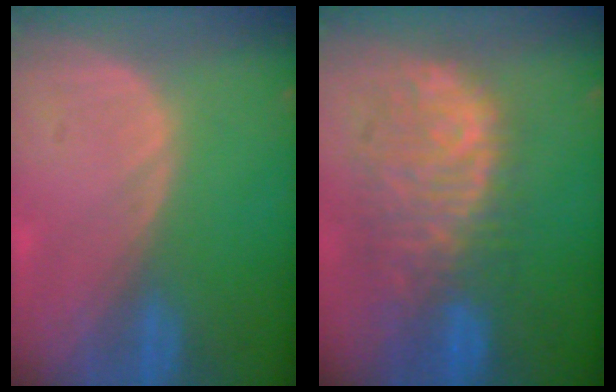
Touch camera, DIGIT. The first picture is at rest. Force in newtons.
{"total": 11.1, "press": 9.6, "slide": 5.6}